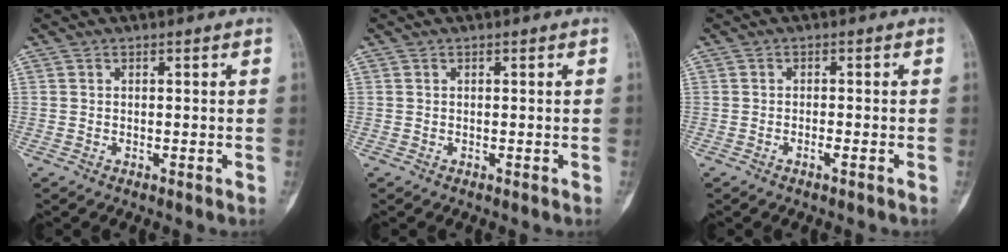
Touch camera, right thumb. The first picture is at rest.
{"total": 0.0}
{"total": 1.3, "force": [-0.7, 0.1, 1.1], "torque": [-0.023, 0.003, -0.015]}